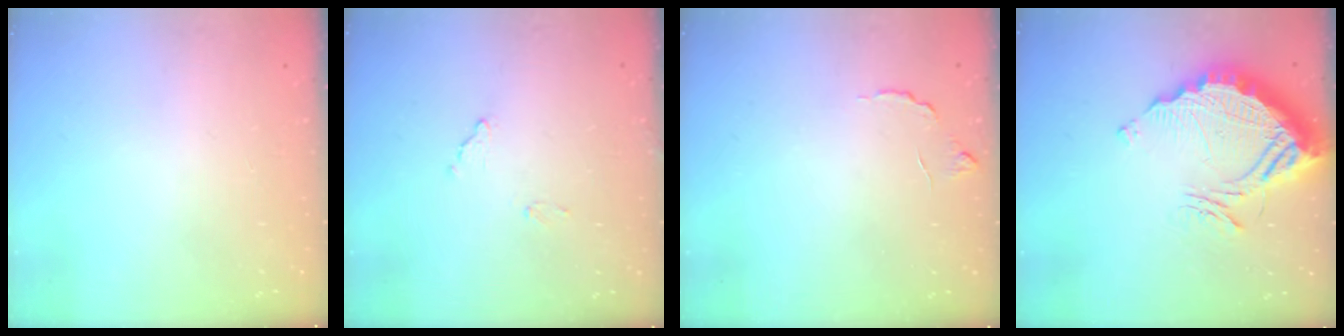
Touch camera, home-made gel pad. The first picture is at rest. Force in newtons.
{"total": 9.5, "press": 9.5, "slide": 0.4}
{"total": 6.0, "press": 6.0, "slide": 0.4}
{"total": 15.9, "press": 15.8, "slide": 1.2}